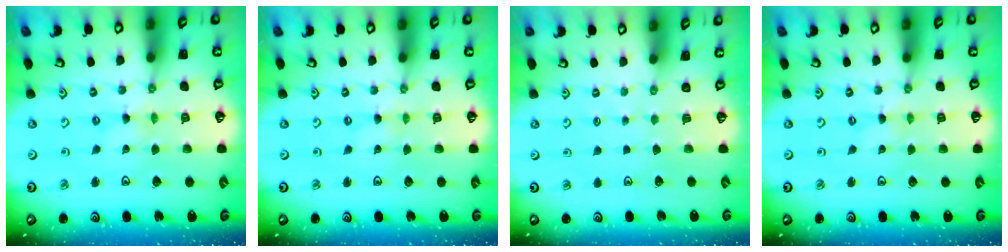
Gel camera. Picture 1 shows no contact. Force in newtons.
{"total": 0.8, "press": 0.7, "slide": 0.2}
{"total": 0.6, "press": 0.6, "slide": 0.1}
{"total": 0.0}